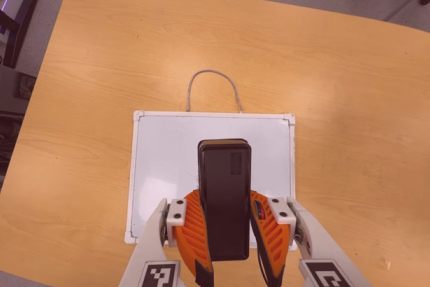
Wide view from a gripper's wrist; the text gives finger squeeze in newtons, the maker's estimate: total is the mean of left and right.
{"total": 7.8, "left": 7.0, "right": 8.7}